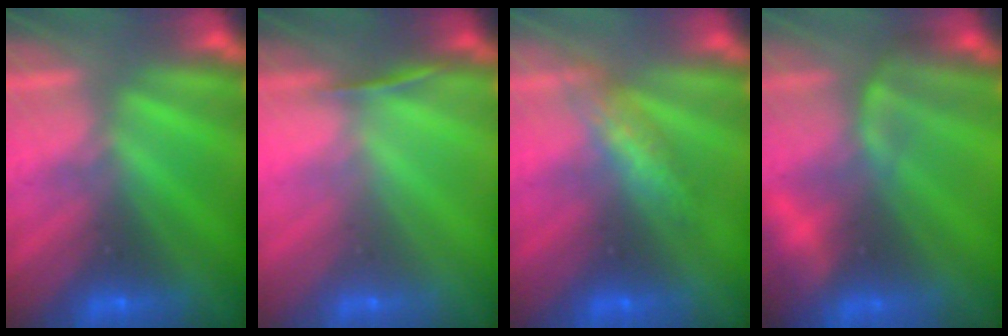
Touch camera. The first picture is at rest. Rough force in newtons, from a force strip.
{"total": 1.3}
{"total": 2.5}
{"total": 8.1}